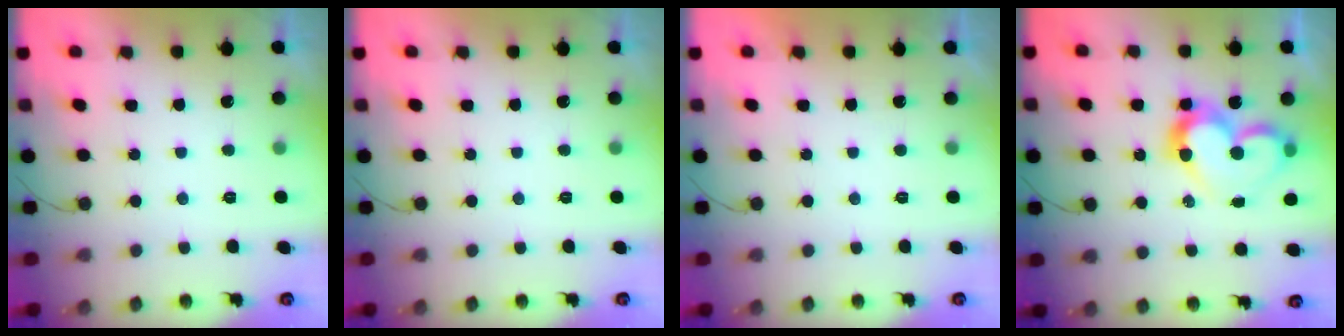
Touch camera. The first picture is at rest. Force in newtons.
{"total": 0.0}
{"total": 1.8, "press": 1.7, "slide": 0.1}
{"total": 13.7, "press": 13.5, "slide": 2.7}